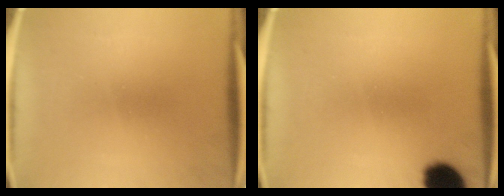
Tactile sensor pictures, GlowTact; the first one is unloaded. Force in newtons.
{"total": 10.0}